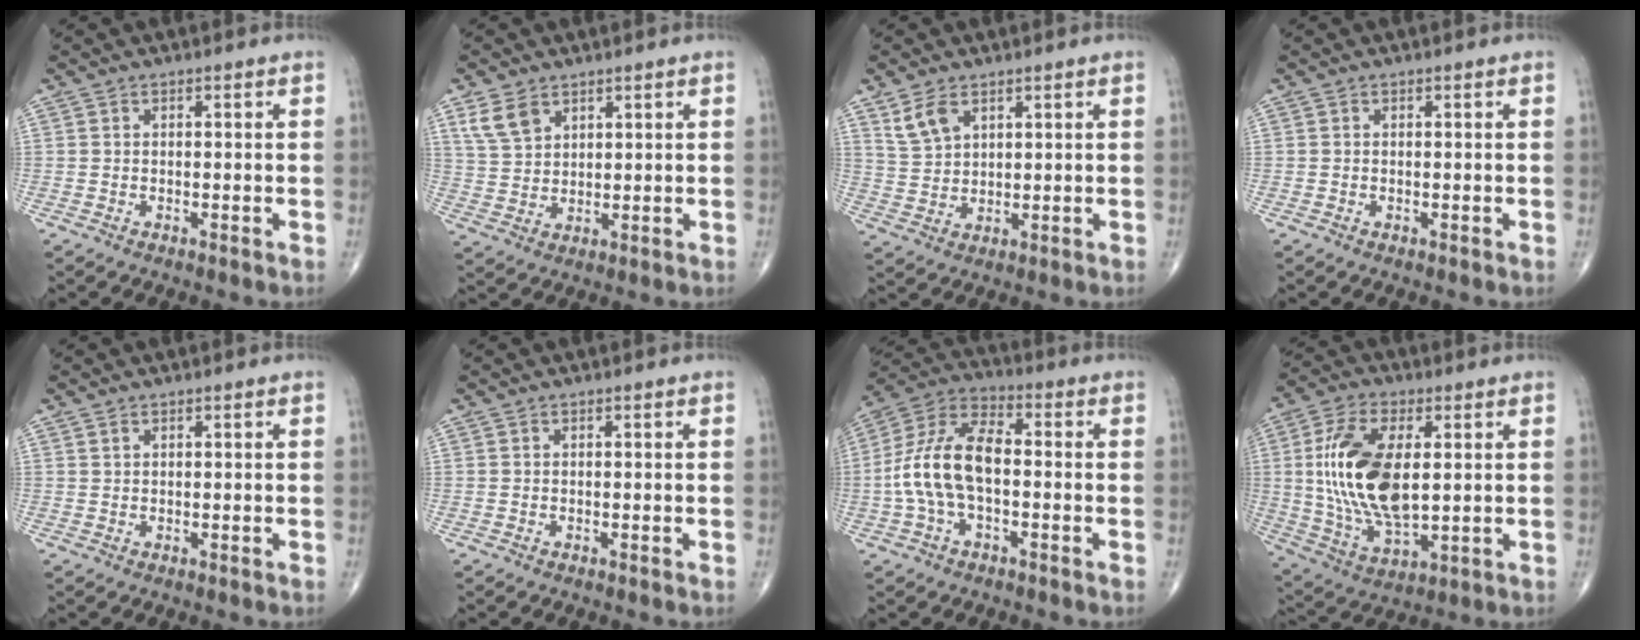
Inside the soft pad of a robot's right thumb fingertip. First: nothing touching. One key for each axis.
{"total": 5.9, "fx": 3.5, "fy": 3.7, "fz": 3.0, "tx": -0.048, "ty": -0.012, "tz": 0.078}
{"total": 5.3, "fx": 3.2, "fy": 3.0, "fz": 3.0, "tx": -0.055, "ty": -0.012, "tz": 0.073}
{"total": 0.0}
{"total": 0.6, "fx": 0.5, "fy": 0.3, "fz": 0.2, "tx": -0.001, "ty": -0.001, "tz": 0.008}
{"total": 0.0}
{"total": 13.2, "fx": -1.5, "fy": 7.0, "fz": 11.1, "tx": -0.230, "ty": 0.041, "tz": -0.034}
{"total": 18.6, "fx": 2.2, "fy": 9.3, "fz": 16.0, "tx": -0.315, "ty": -0.014, "tz": 0.047}